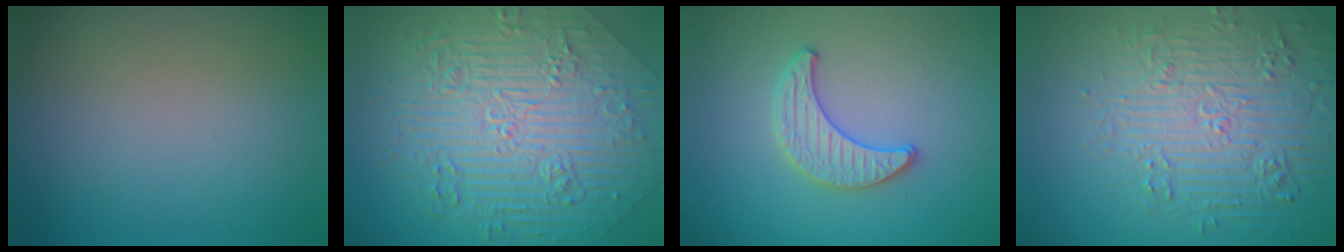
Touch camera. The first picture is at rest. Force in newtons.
{"total": 10.8, "press": 7.4, "slide": 7.9}
{"total": 2.0, "press": 2.0, "slide": 0.1}
{"total": 5.5, "press": 5.3, "slide": 1.4}